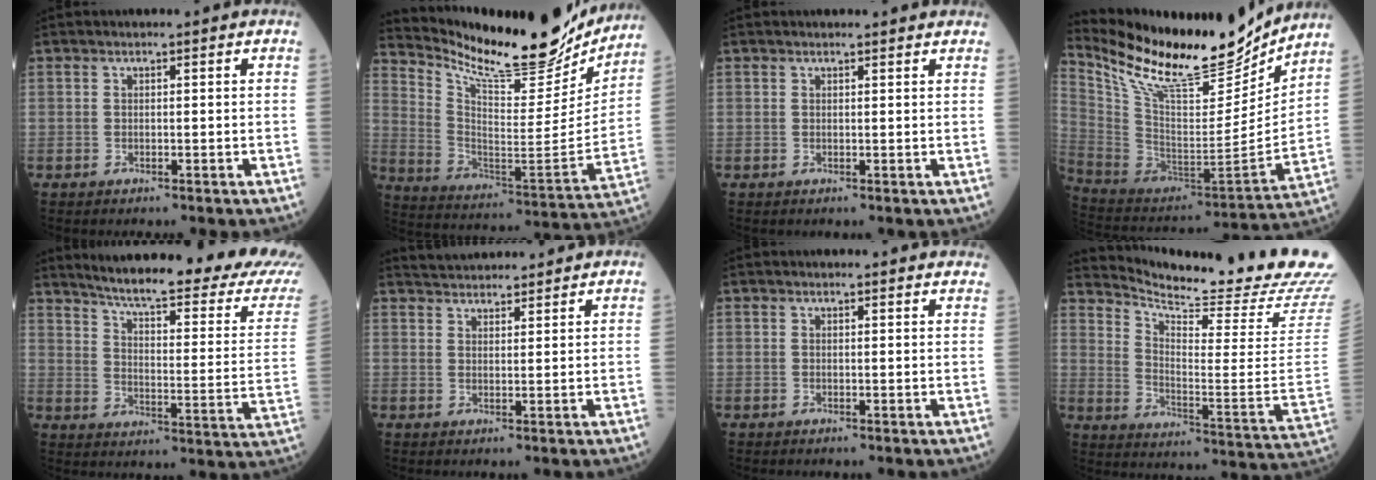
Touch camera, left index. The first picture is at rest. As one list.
[{"total": 20.8, "force": [18.7, 4.2, 8.0], "torque": [-0.147, -0.058, 0.286]}, {"total": 2.2, "force": [2.1, 0.4, 0.4], "torque": [-0.009, 0.006, 0.015]}, {"total": 21.7, "force": [18.5, 4.7, 10.4], "torque": [-0.202, -0.036, 0.317]}, {"total": 24.4, "force": [22.1, 0.8, 10.4], "torque": [-0.156, -0.093, 0.277]}, {"total": 6.1, "force": [5.9, 1.1, 1.2], "torque": [-0.021, 0.025, 0.087]}, {"total": 6.1, "force": [5.8, 1.1, 1.4], "torque": [-0.002, 0.002, 0.041]}, {"total": 22.0, "force": [20.7, 0.1, 7.3], "torque": [-0.133, -0.129, 0.266]}]